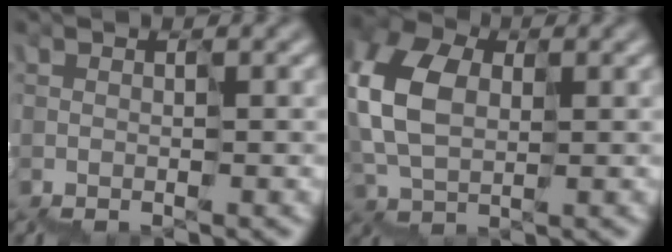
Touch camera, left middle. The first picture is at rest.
{"total": 5.4, "force": [1.5, 4.0, 3.4], "torque": [-0.124, 0.028, 0.021]}